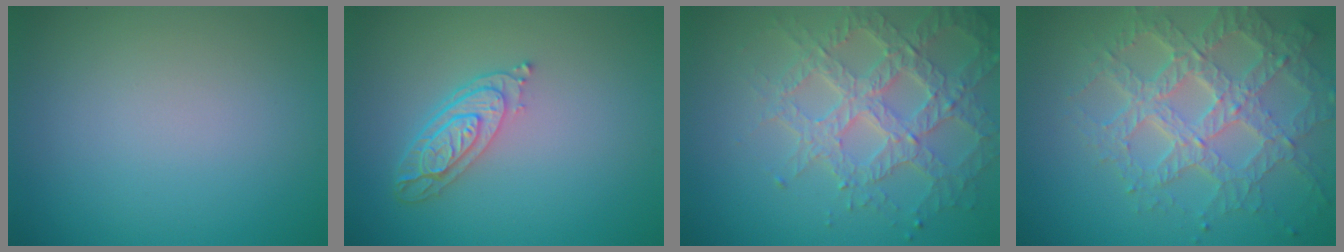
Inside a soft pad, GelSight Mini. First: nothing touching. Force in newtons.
{"total": 3.9, "press": 2.9, "slide": 2.6}
{"total": 5.9, "press": 4.8, "slide": 3.4}
{"total": 7.2, "press": 5.1, "slide": 5.1}